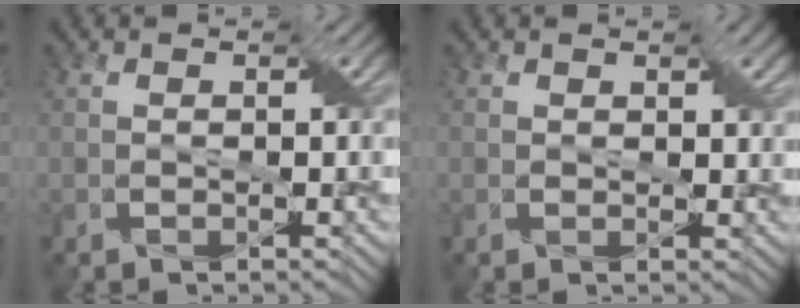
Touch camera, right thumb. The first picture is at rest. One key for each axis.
{"total": 0.8, "fx": 0.7, "fy": 0.4, "fz": 0.2, "tx": -0.005, "ty": 0.000, "tz": 0.005}